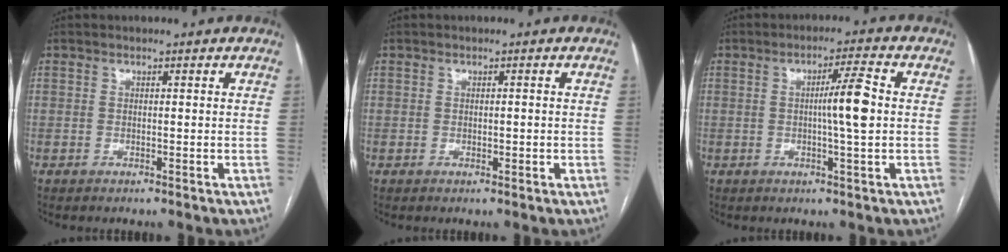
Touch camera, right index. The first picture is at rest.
{"total": 0.9, "force": [0.0, 0.5, 0.7], "torque": [-0.011, 0.000, 0.002]}
{"total": 6.2, "force": [0.2, -0.2, 6.2], "torque": [-0.100, 0.003, 0.003]}